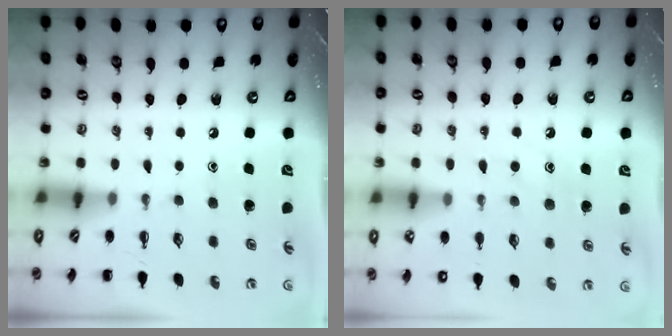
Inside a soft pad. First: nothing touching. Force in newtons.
{"total": 8.6, "press": 8.5, "slide": 1.3}